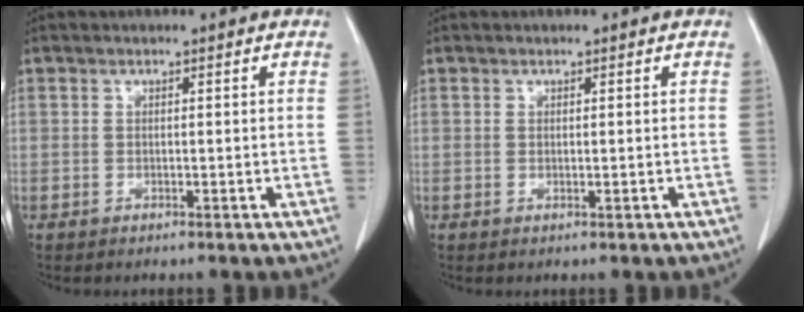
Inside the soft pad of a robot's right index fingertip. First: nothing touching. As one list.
[{"total": 0.0}]